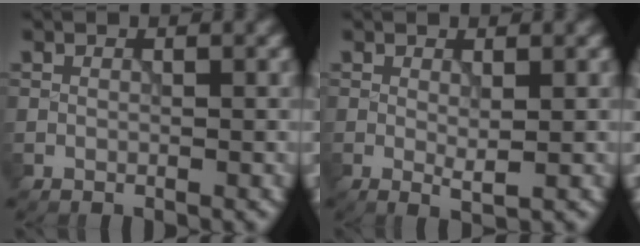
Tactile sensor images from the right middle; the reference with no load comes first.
{"total": 1.3, "force": [0.2, 0.1, 1.2], "torque": [-0.020, -0.005, 0.003]}